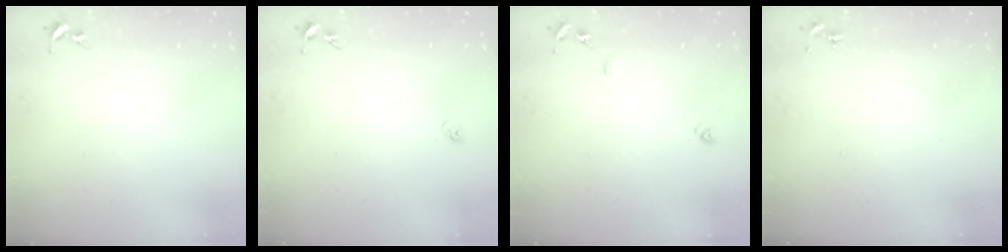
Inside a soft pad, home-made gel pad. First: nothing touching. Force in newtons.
{"total": 3.3, "press": 3.2, "slide": 0.8}
{"total": 8.3, "press": 8.3, "slide": 0.7}
{"total": 0.0}